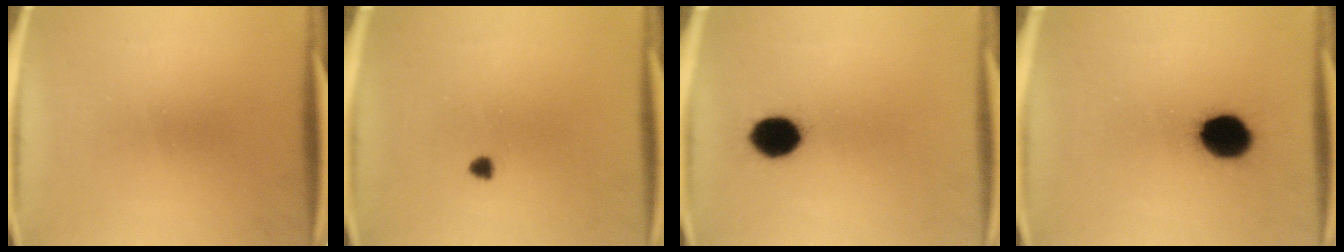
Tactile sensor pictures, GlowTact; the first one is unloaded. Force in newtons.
{"total": 1.2}
{"total": 8.6}
{"total": 12.2}